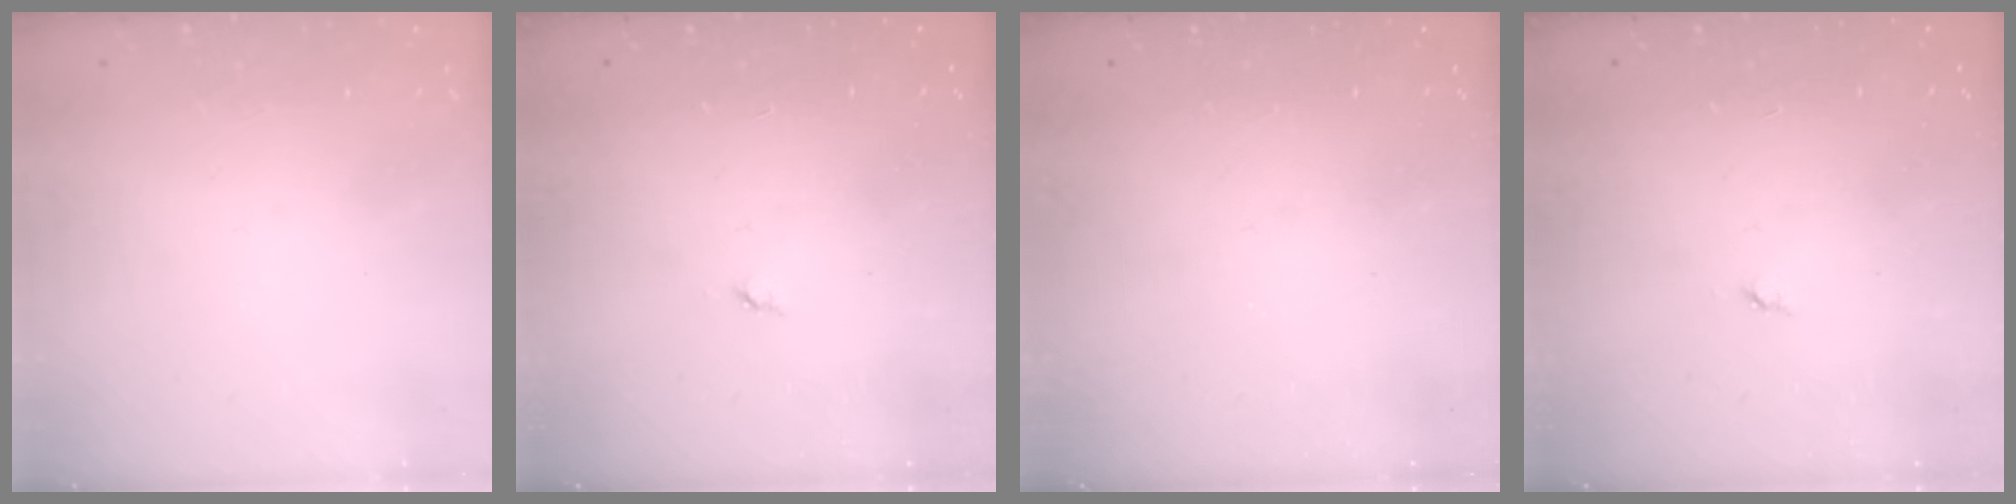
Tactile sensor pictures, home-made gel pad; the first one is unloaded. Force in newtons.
{"total": 2.8, "press": 2.8, "slide": 0.4}
{"total": 0.0}
{"total": 2.8, "press": 2.8, "slide": 0.4}